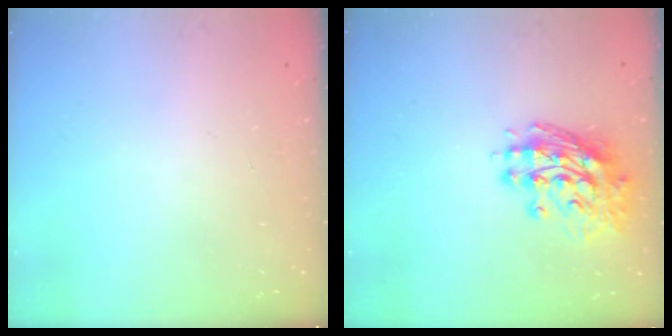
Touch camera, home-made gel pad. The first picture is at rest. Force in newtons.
{"total": 11.8, "press": 11.7, "slide": 1.3}